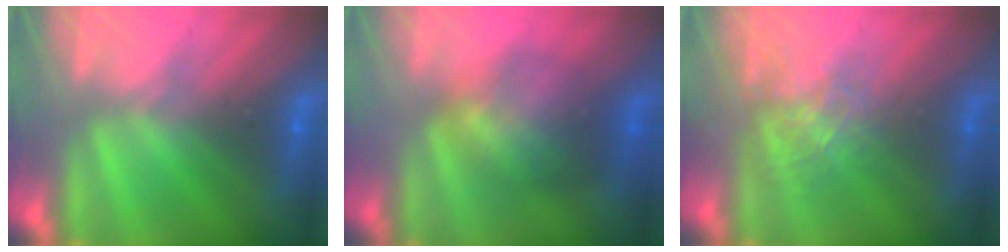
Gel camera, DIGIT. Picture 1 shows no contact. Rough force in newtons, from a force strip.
{"total": 7.8}
{"total": 2.6}